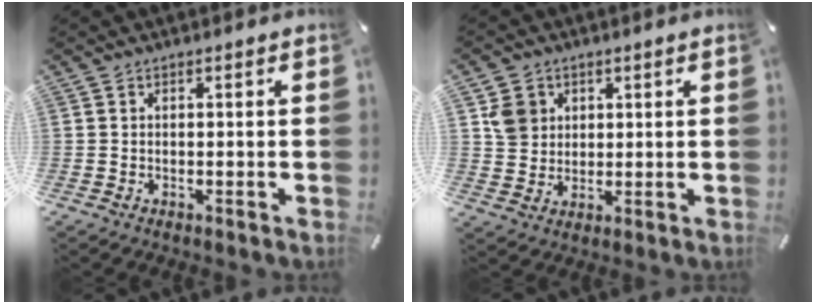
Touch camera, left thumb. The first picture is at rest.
{"total": 5.6, "force": [2.0, 5.2, 1.0], "torque": [-0.021, 0.004, 0.038]}